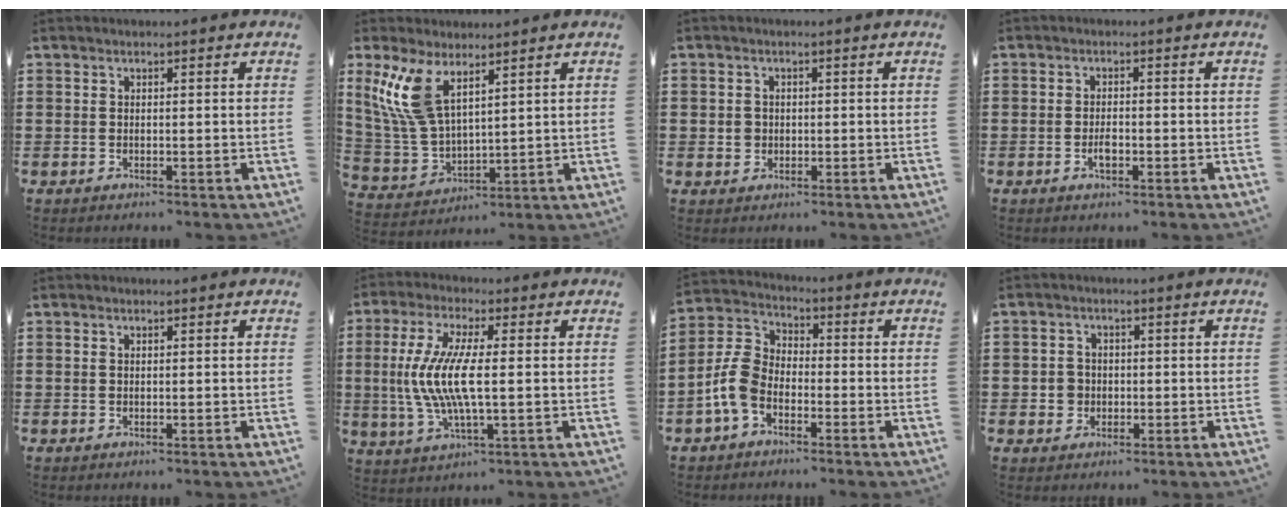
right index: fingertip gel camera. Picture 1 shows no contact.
{"total": 9.0, "force": [4.7, 4.0, 6.6], "torque": [-0.176, -0.013, 0.082]}
{"total": 2.0, "force": [-0.2, 1.9, 0.4], "torque": [-0.014, 0.006, -0.006]}
{"total": 2.2, "force": [-0.8, 0.8, 1.8], "torque": [-0.036, 0.000, -0.013]}
{"total": 0.0}
{"total": 9.0, "force": [-0.4, 2.0, 8.8], "torque": [-0.198, -0.020, -0.017]}
{"total": 6.9, "force": [-3.1, 4.3, 4.5], "torque": [-0.131, 0.000, -0.069]}
{"total": 3.0, "force": [-0.6, 2.9, 0.8], "torque": [-0.025, 0.007, -0.015]}